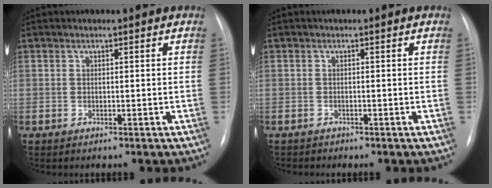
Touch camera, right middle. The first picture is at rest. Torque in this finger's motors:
{"motor_torque": [-0.26, -0.07, -0.05, -0.01]}